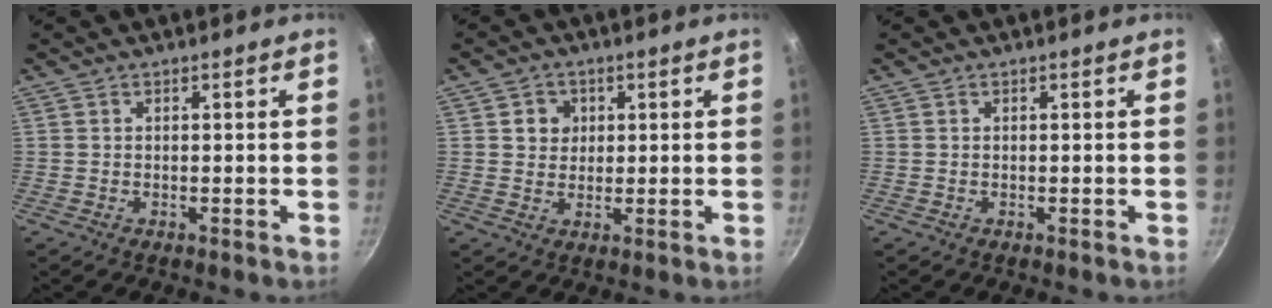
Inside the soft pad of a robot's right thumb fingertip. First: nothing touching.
{"total": 4.1, "force": [1.2, 3.7, 1.3], "torque": [0.005, 0.000, 0.016]}
{"total": 0.0}